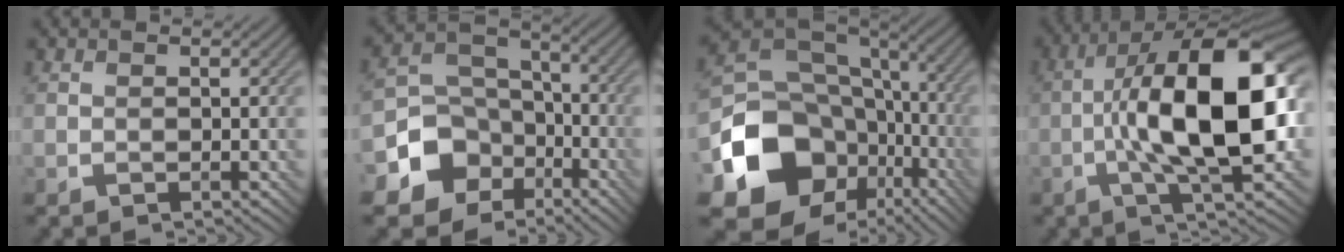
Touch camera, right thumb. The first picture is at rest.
{"total": 9.8, "force": [-4.7, 7.8, 3.5], "torque": [-0.088, -0.026, -0.098]}
{"total": 16.9, "force": [-5.5, 13.4, 8.7], "torque": [-0.193, -0.044, -0.085]}
{"total": 17.0, "force": [-1.2, 6.3, 15.8], "torque": [-0.256, 0.029, -0.028]}